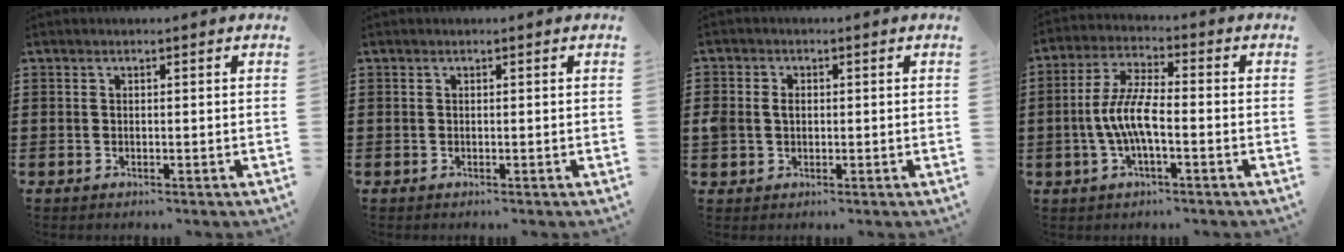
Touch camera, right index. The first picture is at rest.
{"total": 0.0}
{"total": 2.4, "force": [0.1, 2.0, 1.3], "torque": [-0.038, 0.008, -0.003]}
{"total": 7.2, "force": [-1.7, 2.2, 6.6], "torque": [-0.155, -0.012, -0.039]}